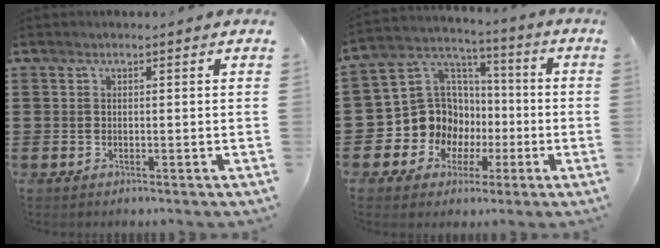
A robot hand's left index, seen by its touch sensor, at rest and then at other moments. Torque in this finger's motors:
{"motor_torque": [0.54, 0.21, 0.39, 0.08]}